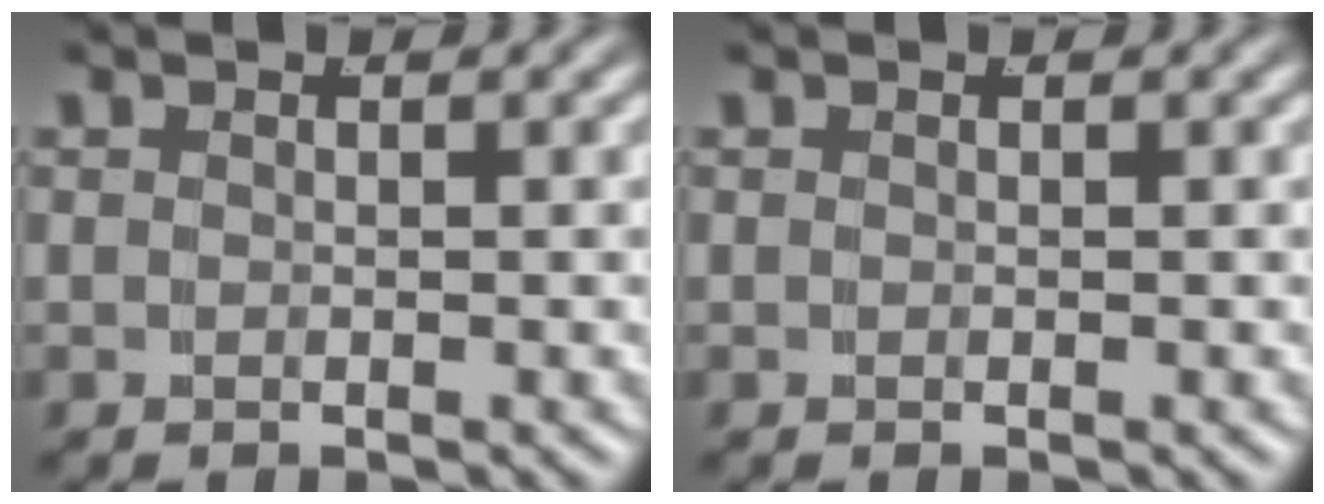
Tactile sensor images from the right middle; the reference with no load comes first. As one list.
[{"total": 0.0}]